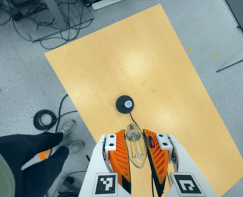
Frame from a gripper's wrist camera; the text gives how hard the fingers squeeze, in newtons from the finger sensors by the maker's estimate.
{"total": 21.3, "left": 22.8, "right": 19.7}